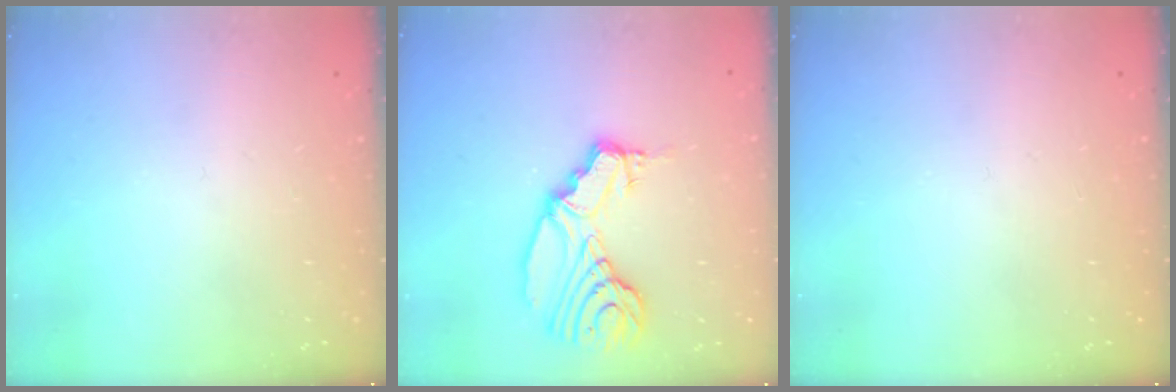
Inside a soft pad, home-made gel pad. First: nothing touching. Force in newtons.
{"total": 14.5, "press": 14.4, "slide": 1.5}
{"total": 0.0}